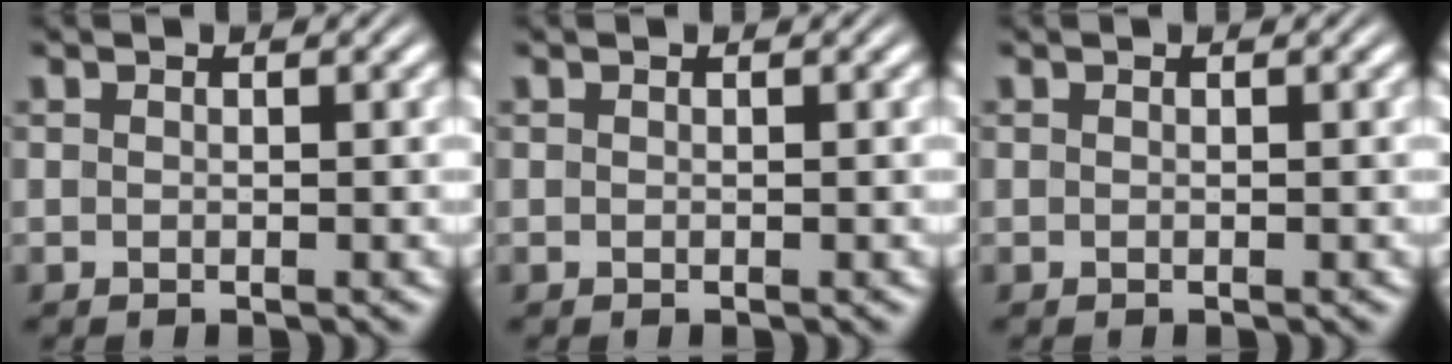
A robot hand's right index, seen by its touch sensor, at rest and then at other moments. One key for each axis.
{"total": 0.0}
{"total": 0.0}